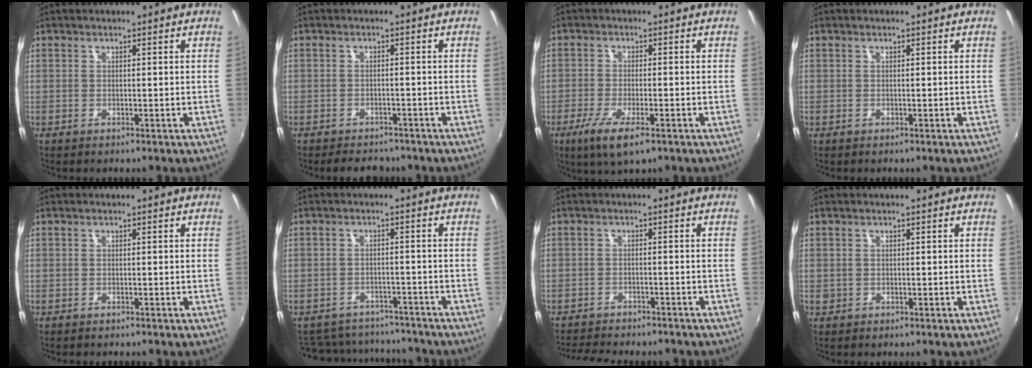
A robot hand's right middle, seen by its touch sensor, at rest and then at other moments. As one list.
[{"total": 6.0, "force": [-5.1, 2.5, 1.9], "torque": [-0.047, -0.008, -0.072]}, {"total": 7.4, "force": [-4.3, 1.6, 5.8], "torque": [-0.130, -0.027, -0.077]}, {"total": 0.0}, {"total": 0.5, "force": [-0.5, 0.2, 0.1], "torque": [-0.002, -0.002, -0.008]}, {"total": 13.9, "force": [-12.2, 5.3, 3.8], "torque": [-0.095, 0.017, -0.164]}, {"total": 9.2, "force": [-8.3, 2.0, 3.3], "torque": [-0.083, -0.015, -0.123]}, {"total": 0.7, "force": [-0.2, 0.6, 0.1], "torque": [-0.001, -0.003, -0.003]}]